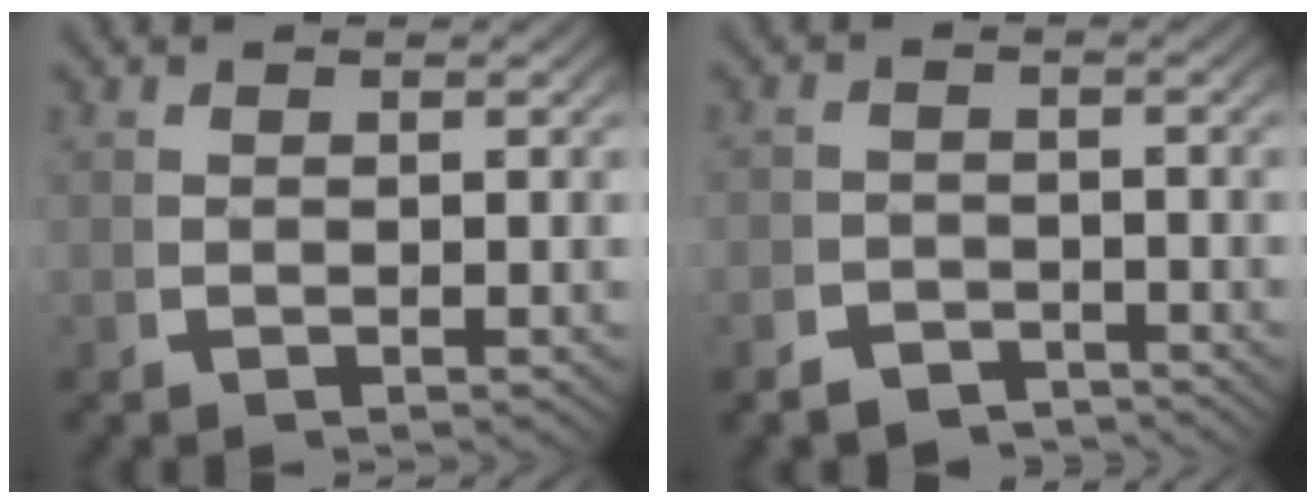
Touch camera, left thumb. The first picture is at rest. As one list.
[{"total": 3.1, "force": [-2.7, 1.3, 0.2], "torque": [0.004, -0.015, -0.049]}]